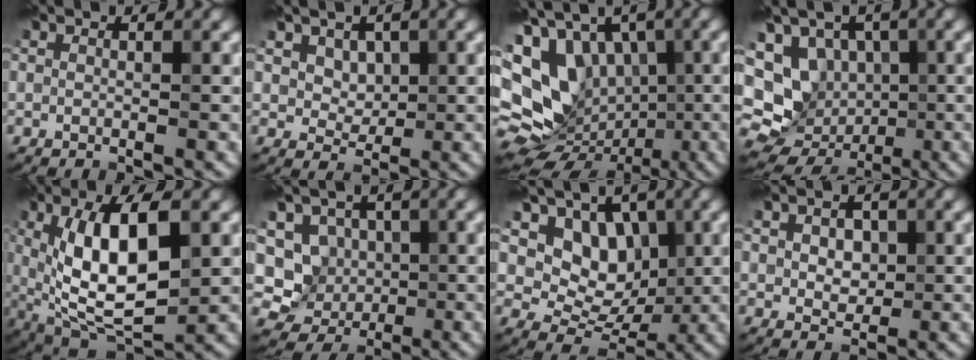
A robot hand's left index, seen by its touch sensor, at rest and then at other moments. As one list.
[{"total": 3.4, "force": [1.7, 2.5, 1.7], "torque": [-0.039, -0.017, 0.046]}, {"total": 18.1, "force": [-0.2, 15.0, 10.2], "torque": [-0.216, 0.029, -0.012]}, {"total": 12.6, "force": [-1.0, 11.0, 6.1], "torque": [-0.108, 0.011, -0.028]}, {"total": 10.5, "force": [1.4, 4.2, 9.5], "torque": [-0.164, -0.001, 0.024]}, {"total": 5.5, "force": [0.3, 5.2, 1.7], "torque": [-0.008, 0.002, -0.014]}, {"total": 6.5, "force": [1.9, 5.1, 3.6], "torque": [-0.047, -0.012, 0.021]}, {"total": 2.7, "force": [0.6, 1.9, 1.8], "torque": [-0.033, -0.001, 0.011]}]